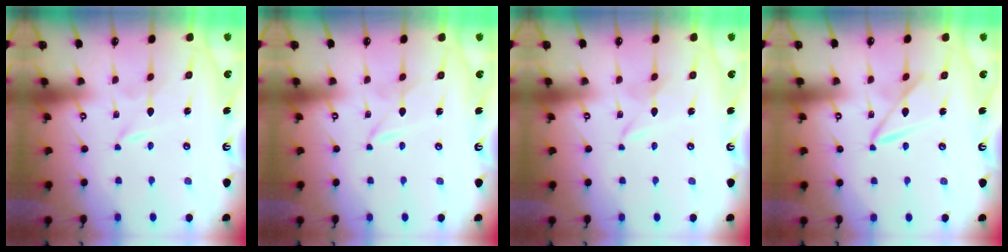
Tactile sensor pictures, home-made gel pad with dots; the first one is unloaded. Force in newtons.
{"total": 1.7, "press": 1.7, "slide": 0.0}
{"total": 2.5, "press": 2.5, "slide": 0.3}
{"total": 7.9, "press": 7.9, "slide": 0.4}